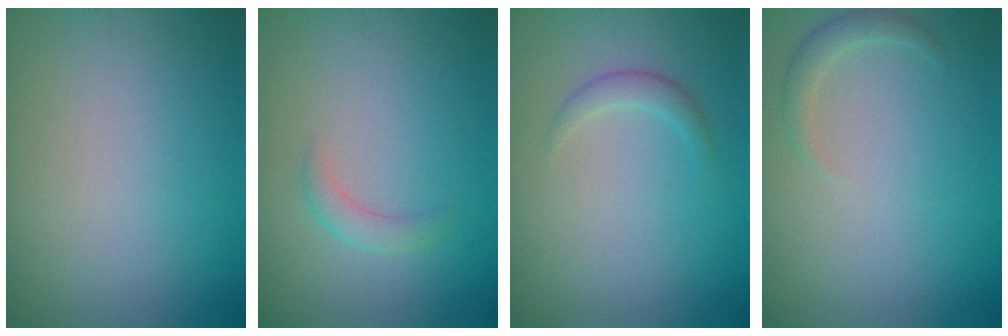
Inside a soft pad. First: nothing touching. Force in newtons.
{"total": 1.4, "press": 1.4, "slide": 0.0}
{"total": 1.4, "press": 1.4, "slide": 0.1}
{"total": 1.4, "press": 1.4, "slide": 0.1}